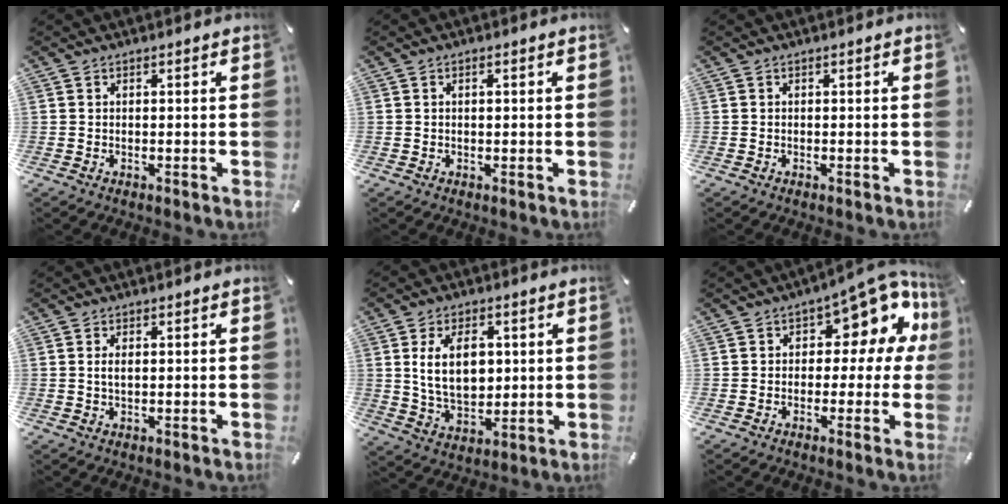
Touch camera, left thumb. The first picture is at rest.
{"total": 0.7, "force": [0.2, 0.3, 0.6], "torque": [-0.013, 0.002, 0.002]}
{"total": 0.0}
{"total": 1.9, "force": [0.2, 0.8, 1.7], "torque": [-0.034, 0.003, 0.003]}
{"total": 11.4, "force": [2.2, 7.5, 8.3], "torque": [-0.163, 0.003, 0.038]}
{"total": 11.4, "force": [5.9, 6.0, 7.7], "torque": [-0.099, -0.047, 0.101]}